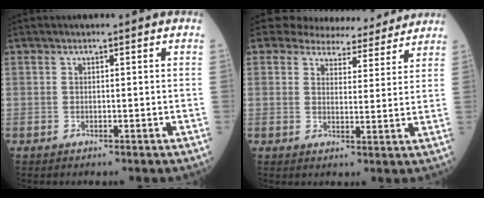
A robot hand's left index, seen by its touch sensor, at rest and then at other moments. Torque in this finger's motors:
{"motor_torque": [0.91, -1.23, -0.01, -0.02]}